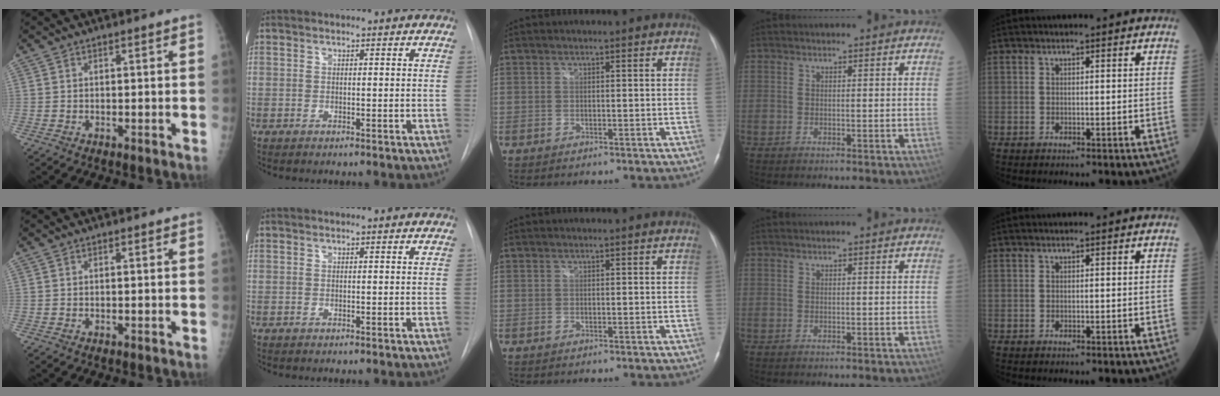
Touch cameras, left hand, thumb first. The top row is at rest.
{}